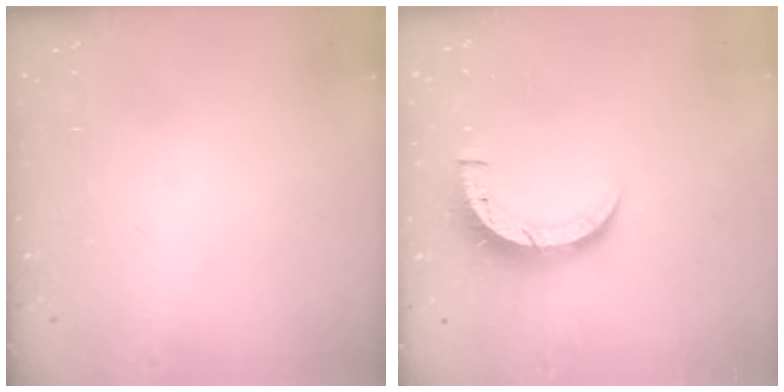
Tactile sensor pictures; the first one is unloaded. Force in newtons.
{"total": 7.2, "press": 7.2, "slide": 0.3}